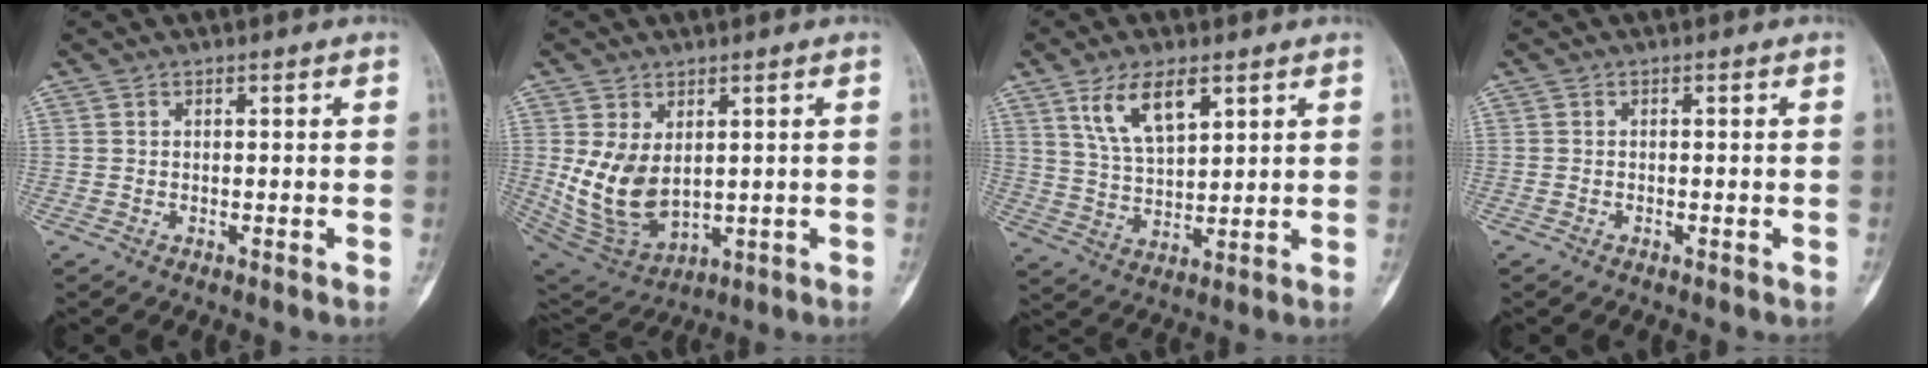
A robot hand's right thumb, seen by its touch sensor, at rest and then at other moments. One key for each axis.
{"total": 11.7, "fx": 1.3, "fy": 7.5, "fz": 8.8, "tx": -0.153, "ty": -0.017, "tz": 0.051}
{"total": 9.7, "fx": 5.2, "fy": 4.2, "fz": 7.0, "tx": -0.119, "ty": -0.025, "tz": 0.107}
{"total": 0.0}